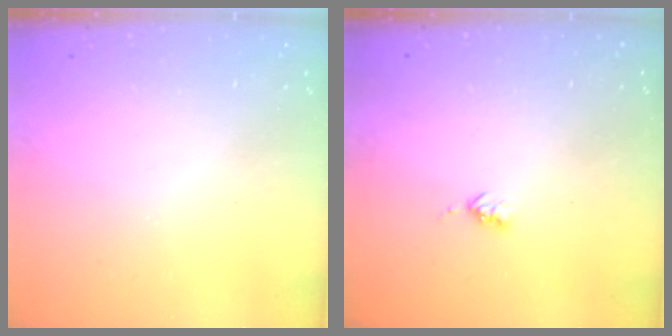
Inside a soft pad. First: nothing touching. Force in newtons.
{"total": 2.7, "press": 2.6, "slide": 0.5}